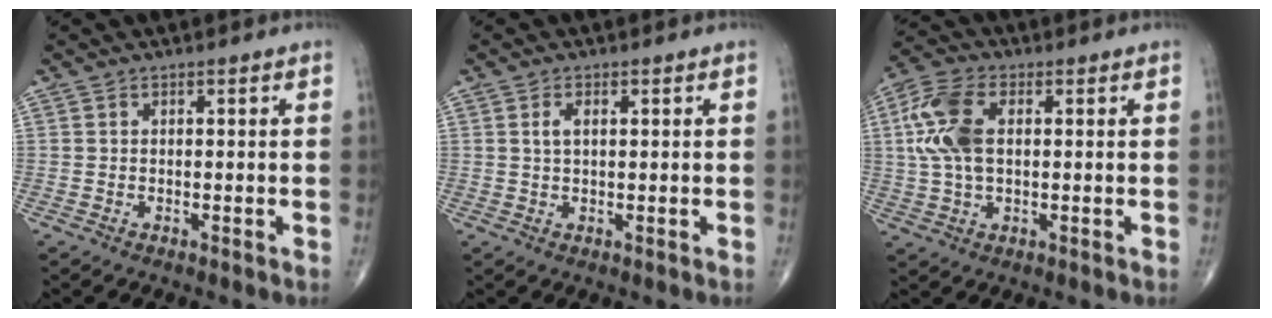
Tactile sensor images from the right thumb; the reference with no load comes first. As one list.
[{"total": 2.2, "force": [0.6, 1.1, 1.9], "torque": [-0.037, 0.005, 0.014]}, {"total": 11.0, "force": [1.8, 6.2, 8.8], "torque": [-0.197, 0.013, 0.032]}]